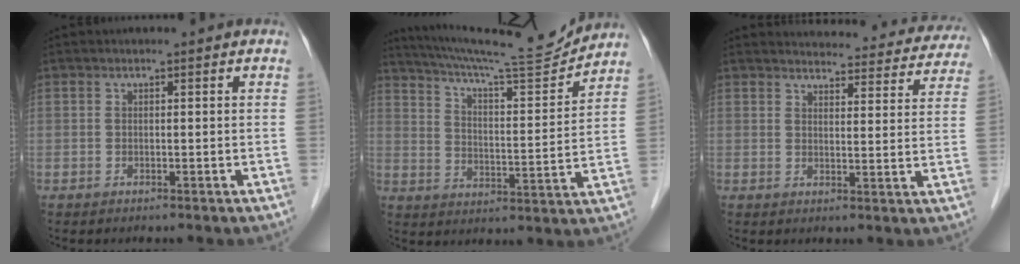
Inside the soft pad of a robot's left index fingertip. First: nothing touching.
{"total": 15.7, "force": [15.0, -0.7, 4.8], "torque": [-0.087, -0.031, 0.223]}
{"total": 19.8, "force": [18.9, 4.6, 3.7], "torque": [-0.025, -0.034, 0.200]}